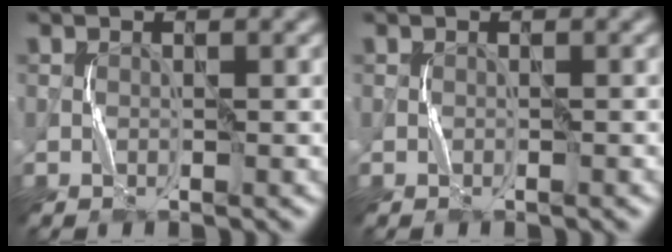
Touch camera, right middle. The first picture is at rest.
{"total": 0.0}